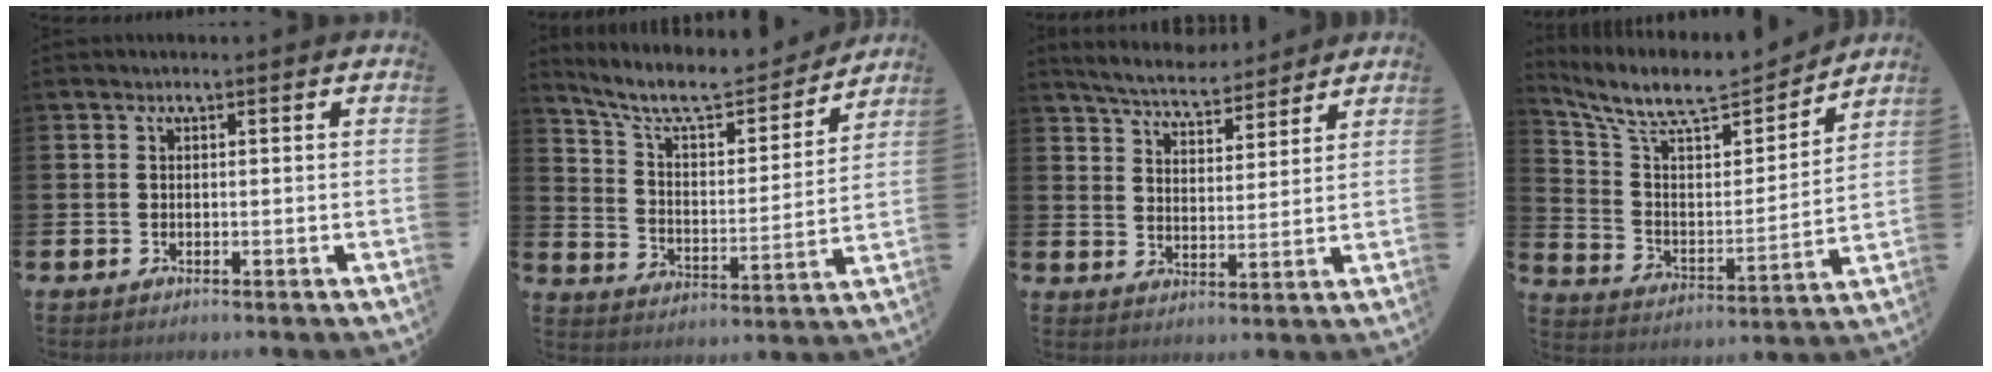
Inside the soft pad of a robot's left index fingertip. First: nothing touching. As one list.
[{"total": 9.0, "force": [8.0, 2.5, 3.4], "torque": [-0.100, -0.055, 0.135]}, {"total": 5.6, "force": [5.4, 0.9, 1.0], "torque": [-0.043, -0.028, 0.096]}, {"total": 9.1, "force": [8.0, 2.6, 3.6], "torque": [-0.105, -0.058, 0.135]}]